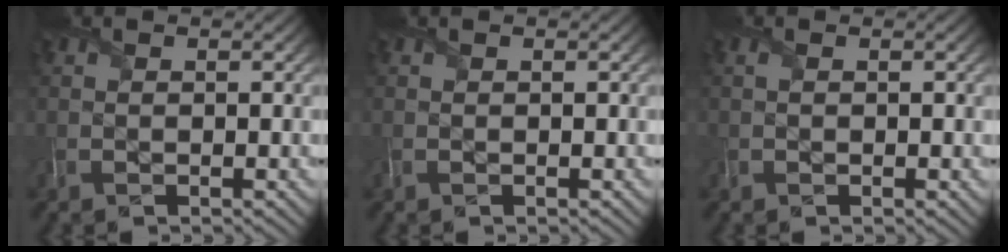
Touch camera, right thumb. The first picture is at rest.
{"total": 0.0}
{"total": 0.7, "force": [0.0, 0.5, 0.4], "torque": [-0.007, 0.000, 0.003]}